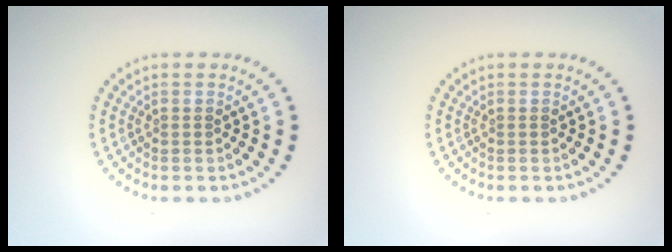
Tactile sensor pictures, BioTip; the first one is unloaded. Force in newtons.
{"total": 0.0}